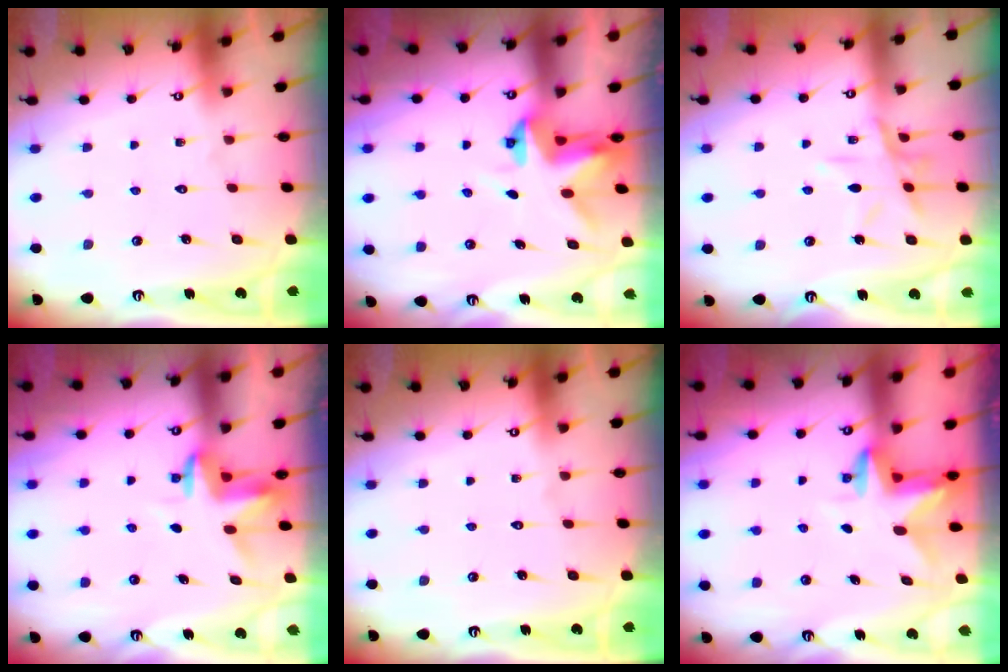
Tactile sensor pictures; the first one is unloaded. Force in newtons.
{"total": 3.9, "press": 3.9, "slide": 0.1}
{"total": 11.3, "press": 11.2, "slide": 0.9}
{"total": 3.4, "press": 3.4, "slide": 0.2}
{"total": 0.0}
{"total": 3.0, "press": 3.0, "slide": 0.3}